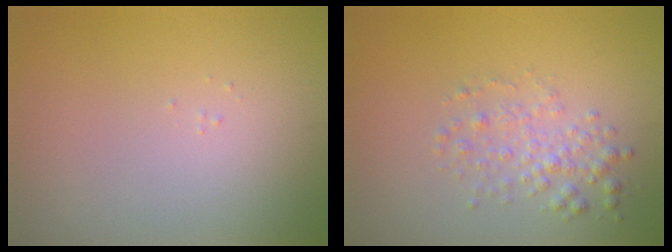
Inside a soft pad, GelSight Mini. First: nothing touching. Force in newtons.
{"total": 2.2, "press": 2.2, "slide": 0.0}